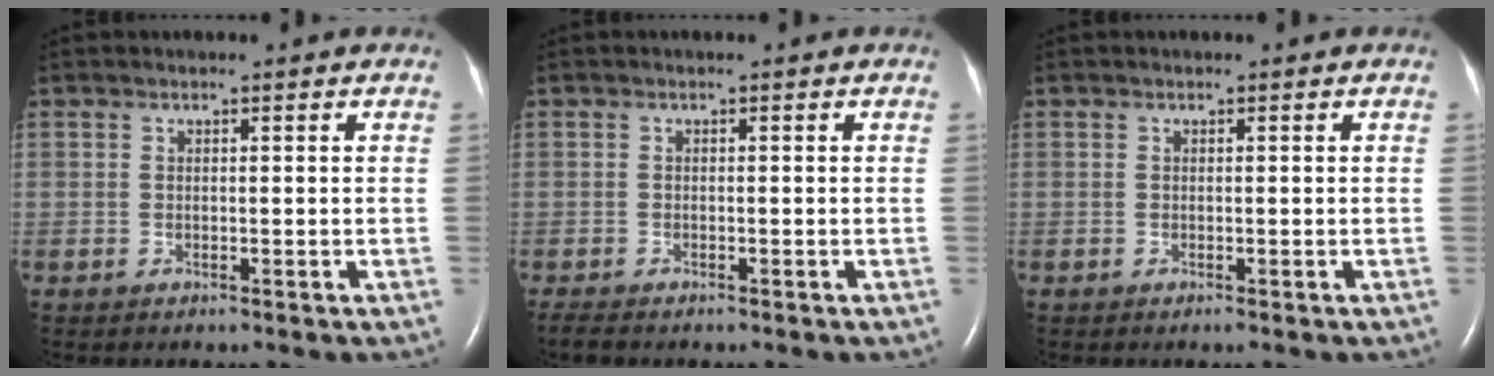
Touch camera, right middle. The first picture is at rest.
{"total": 1.7, "force": [-1.5, 0.3, 0.8], "torque": [-0.023, -0.007, -0.023]}
{"total": 0.0}